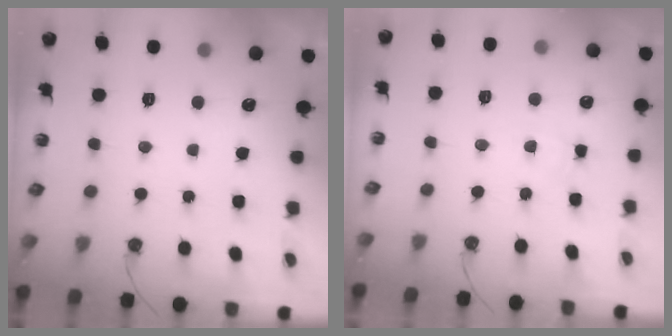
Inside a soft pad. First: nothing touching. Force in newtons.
{"total": 3.1, "press": 3.1, "slide": 0.6}